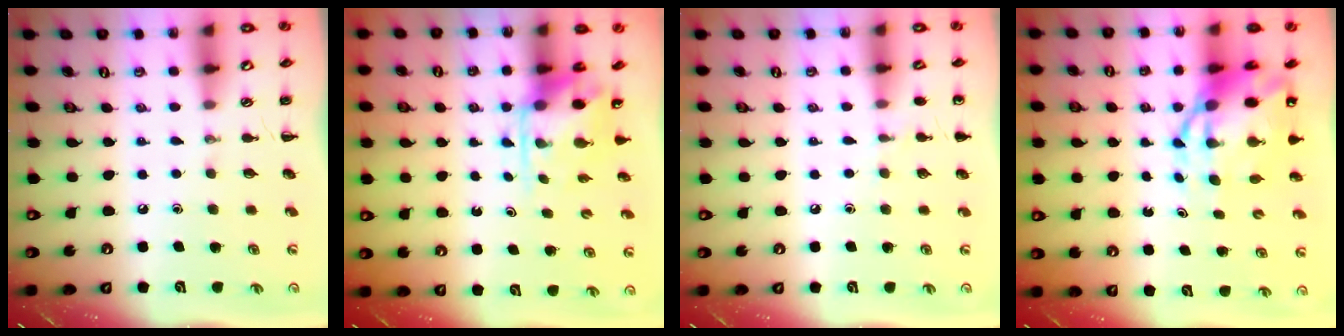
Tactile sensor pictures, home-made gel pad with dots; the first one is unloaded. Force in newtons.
{"total": 4.5, "press": 4.4, "slide": 1.0}
{"total": 4.8, "press": 4.6, "slide": 1.6}
{"total": 10.3, "press": 10.0, "slide": 2.4}